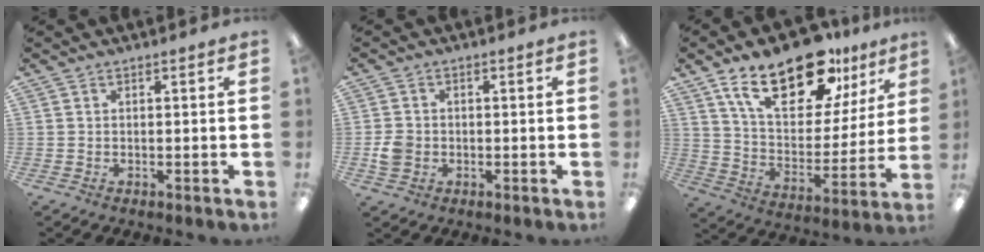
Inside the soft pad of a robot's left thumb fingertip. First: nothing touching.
{"total": 3.9, "force": [-0.8, 3.3, 1.8], "torque": [-0.020, 0.005, -0.015]}
{"total": 22.8, "force": [15.1, 10.3, 13.6], "torque": [-0.219, -0.076, 0.259]}